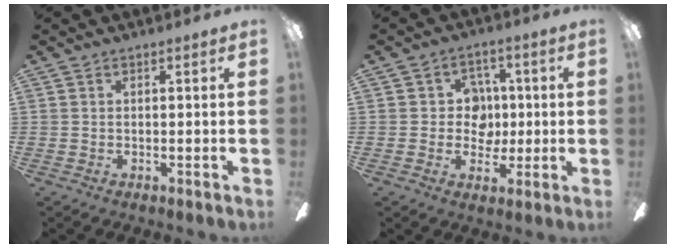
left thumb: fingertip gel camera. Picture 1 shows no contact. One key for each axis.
{"total": 7.2, "fx": 0.1, "fy": 6.7, "fz": 2.5, "tx": -0.024, "ty": 0.007, "tz": 0.000}